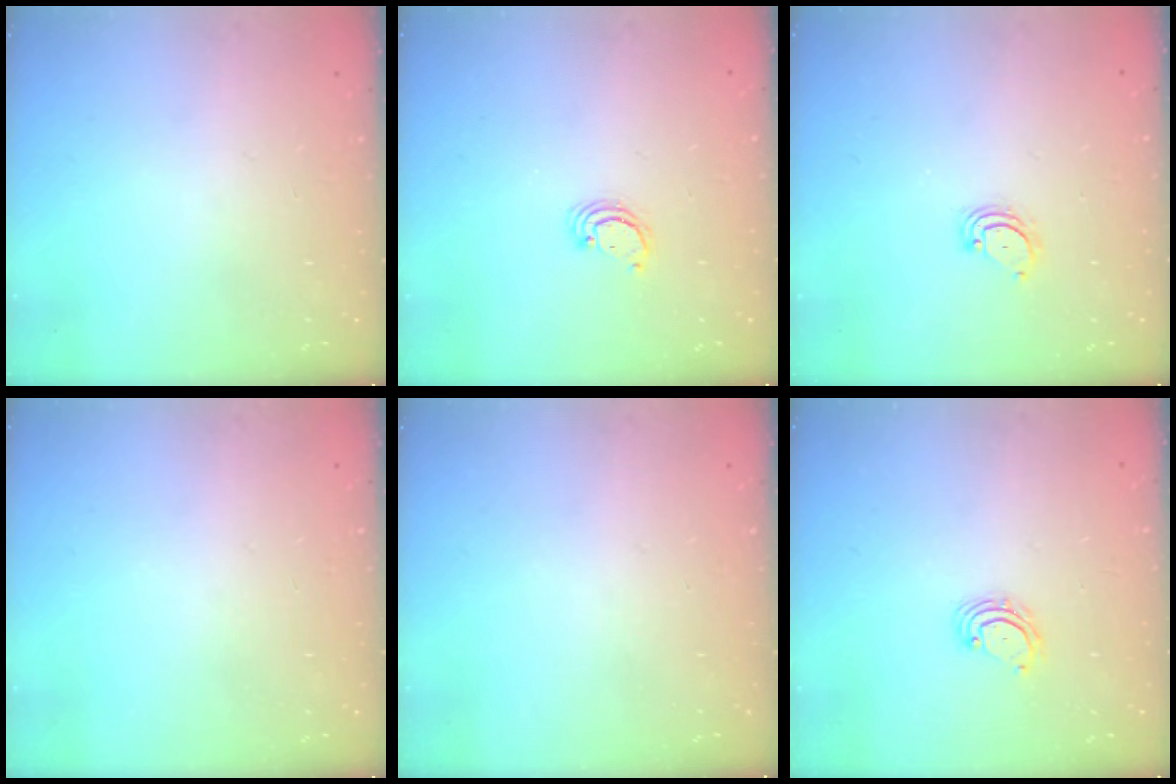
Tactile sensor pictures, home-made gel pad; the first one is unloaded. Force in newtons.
{"total": 2.6, "press": 2.6, "slide": 0.3}
{"total": 2.3, "press": 2.3, "slide": 0.2}
{"total": 0.0}
{"total": 0.0}
{"total": 4.2, "press": 4.2, "slide": 0.5}